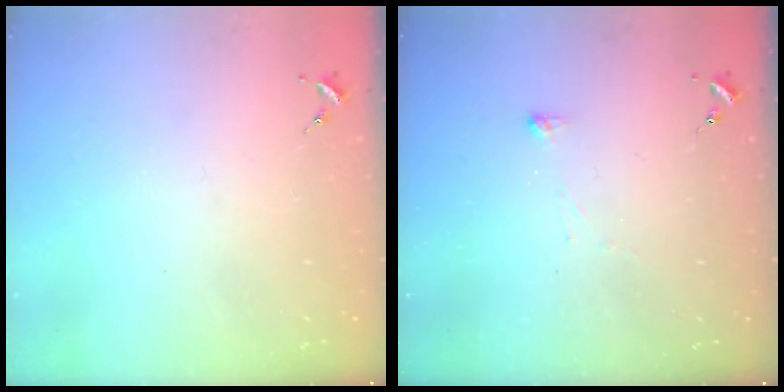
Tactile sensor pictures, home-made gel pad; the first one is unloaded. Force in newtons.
{"total": 2.9, "press": 2.9, "slide": 0.3}